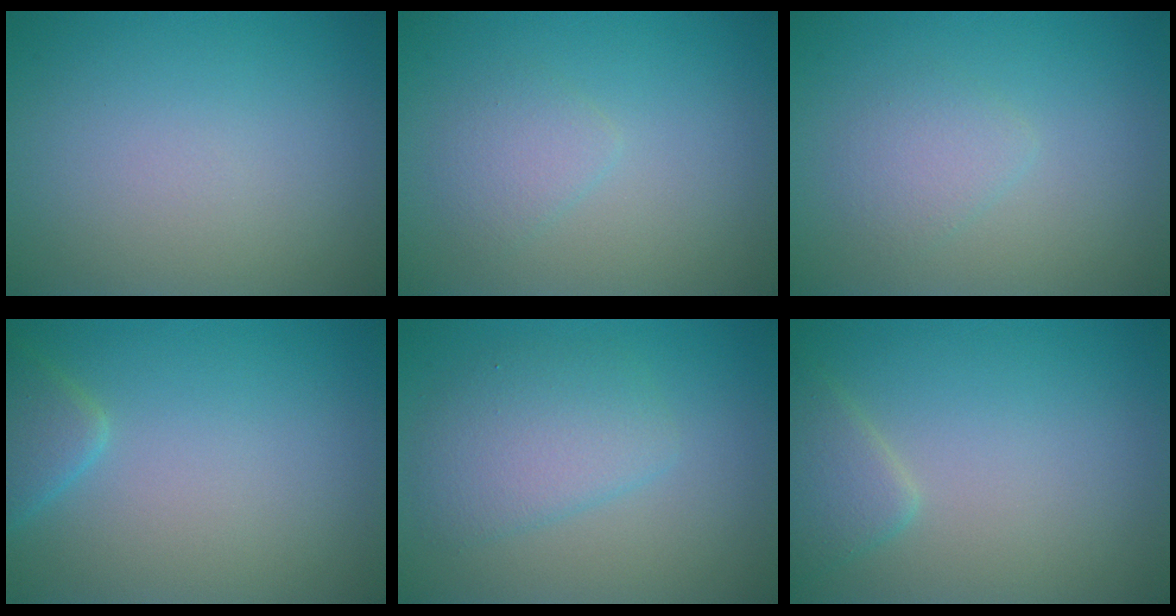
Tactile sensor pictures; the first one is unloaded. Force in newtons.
{"total": 1.7, "press": 1.7, "slide": 0.1}
{"total": 1.8, "press": 1.8, "slide": 0.1}
{"total": 2.3, "press": 2.2, "slide": 0.2}
{"total": 3.7, "press": 3.7, "slide": 0.1}
{"total": 2.3, "press": 2.3, "slide": 0.1}